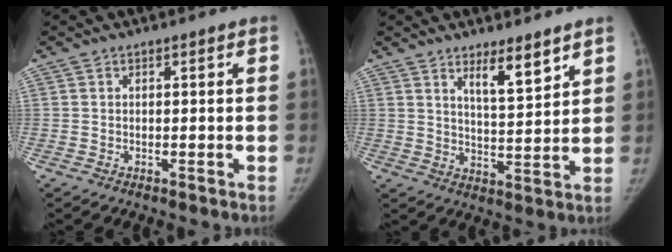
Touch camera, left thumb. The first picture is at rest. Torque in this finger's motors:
{"motor_torque": [0.15, 0.43, 0.29, 0.07, 0.15]}